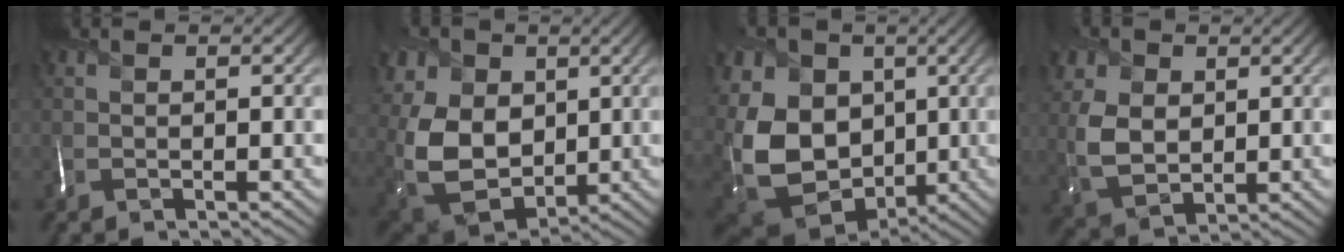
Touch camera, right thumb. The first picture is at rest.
{"total": 13.0, "force": [2.8, 9.3, 8.6], "torque": [-0.223, 0.001, 0.056]}
{"total": 17.2, "force": [1.1, 13.2, 10.9], "torque": [-0.286, -0.002, 0.045]}
{"total": 6.7, "force": [2.4, 4.7, 4.1], "torque": [-0.116, -0.001, 0.050]}